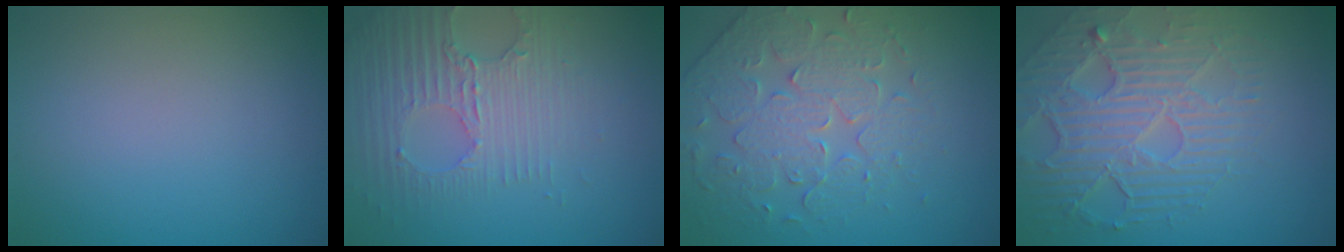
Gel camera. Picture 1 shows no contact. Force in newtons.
{"total": 3.5, "press": 3.4, "slide": 0.8}
{"total": 4.5, "press": 4.5, "slide": 0.4}
{"total": 7.0, "press": 5.1, "slide": 4.8}